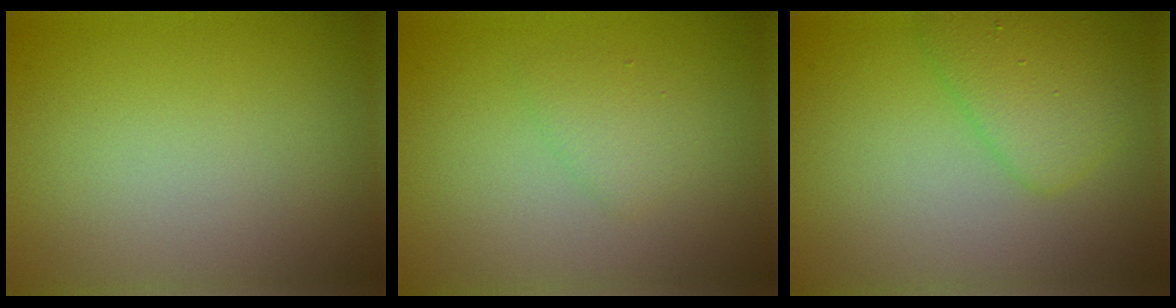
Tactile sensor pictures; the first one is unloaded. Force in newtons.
{"total": 1.4, "press": 1.4, "slide": 0.0}
{"total": 3.4, "press": 3.4, "slide": 0.1}